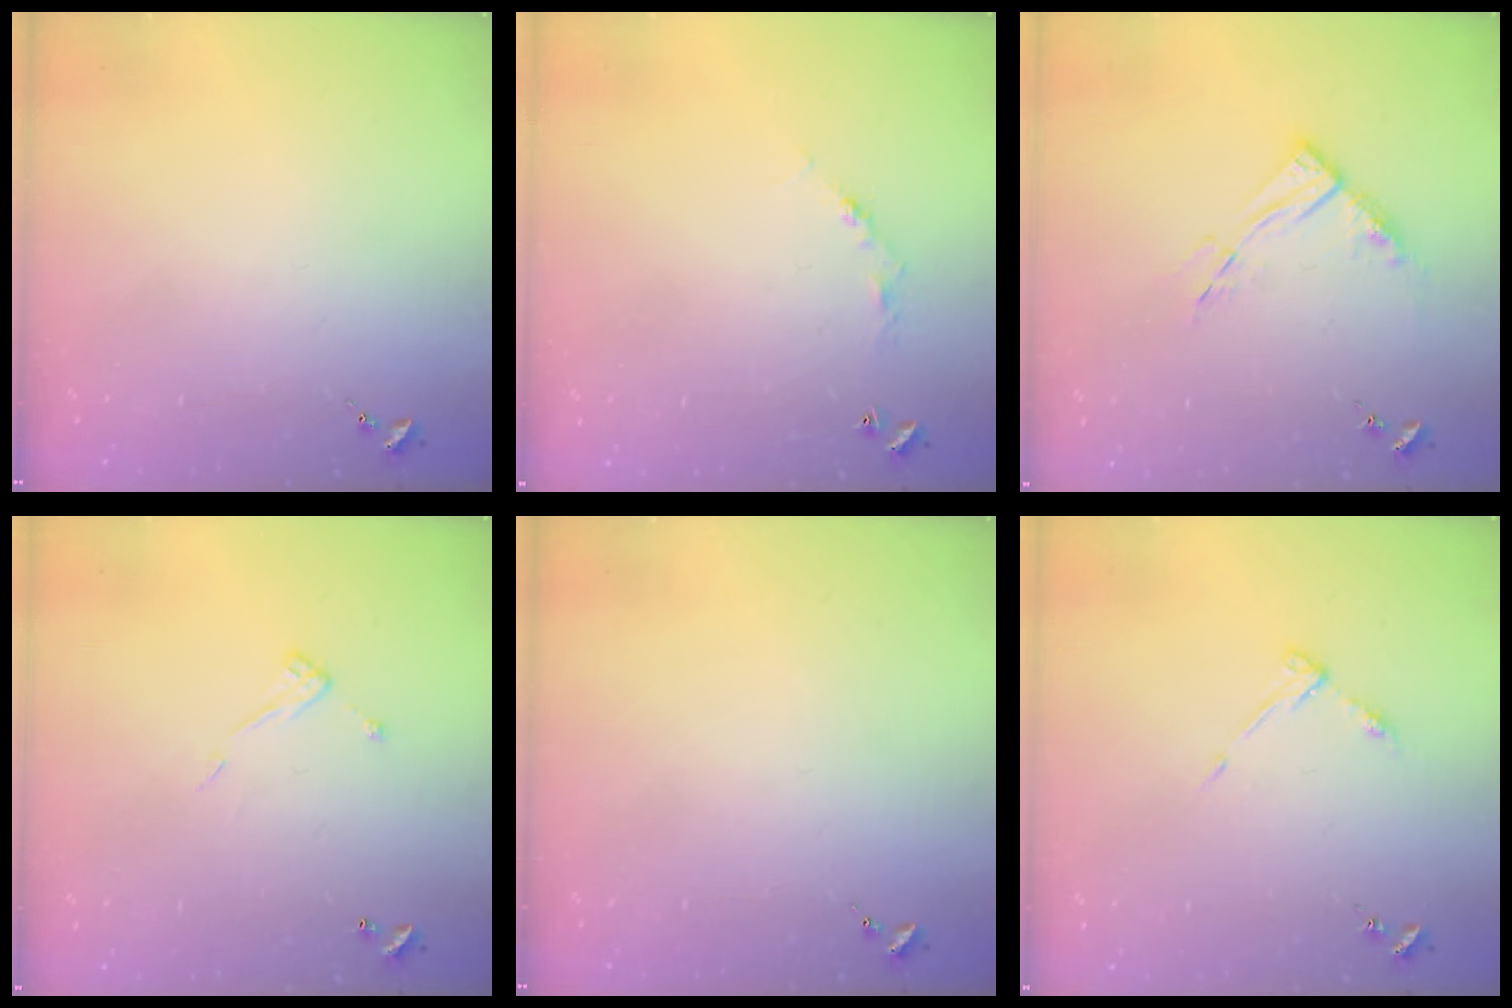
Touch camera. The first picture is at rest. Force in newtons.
{"total": 4.1, "press": 4.1, "slide": 0.3}
{"total": 9.6, "press": 9.5, "slide": 1.1}
{"total": 7.3, "press": 7.3, "slide": 0.5}
{"total": 0.0}
{"total": 4.6, "press": 4.6, "slide": 0.6}